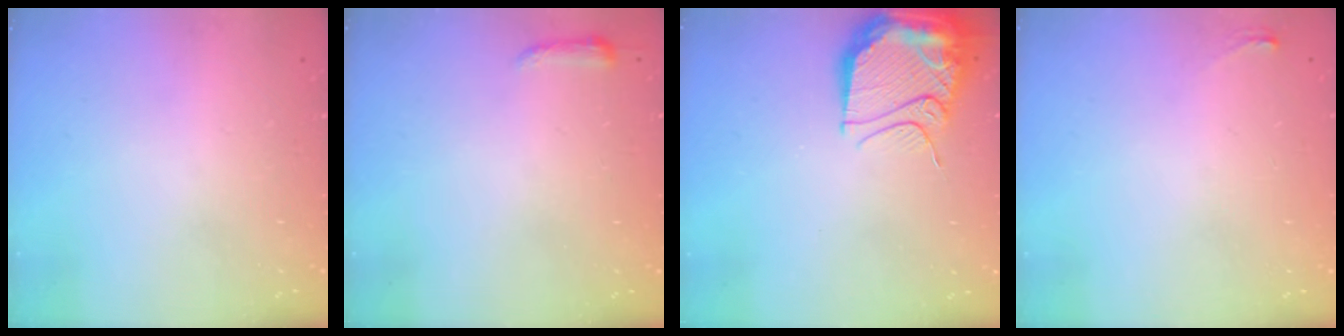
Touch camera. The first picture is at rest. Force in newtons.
{"total": 3.3, "press": 3.2, "slide": 0.8}
{"total": 15.8, "press": 15.6, "slide": 2.5}
{"total": 3.9, "press": 3.7, "slide": 1.4}